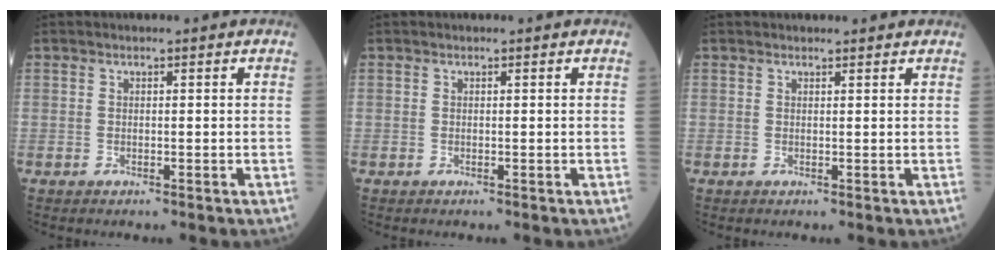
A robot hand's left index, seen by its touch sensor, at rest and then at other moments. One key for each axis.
{"total": 0.0}
{"total": 2.0, "fx": 1.9, "fy": 0.5, "fz": 0.4, "tx": -0.011, "ty": 0.009, "tz": 0.018}